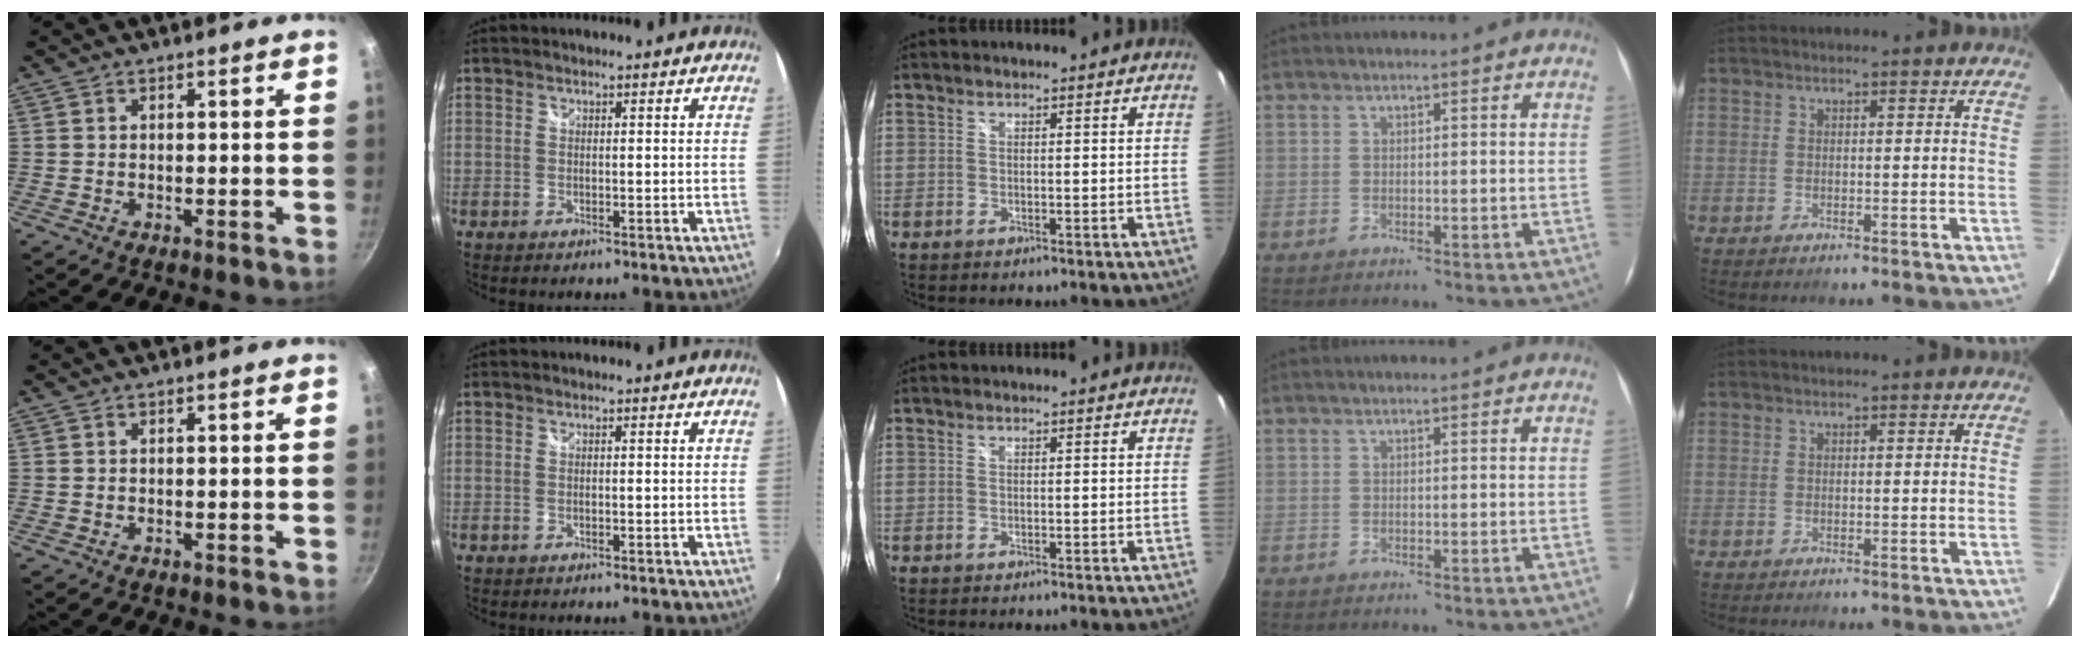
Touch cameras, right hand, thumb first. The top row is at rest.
{}